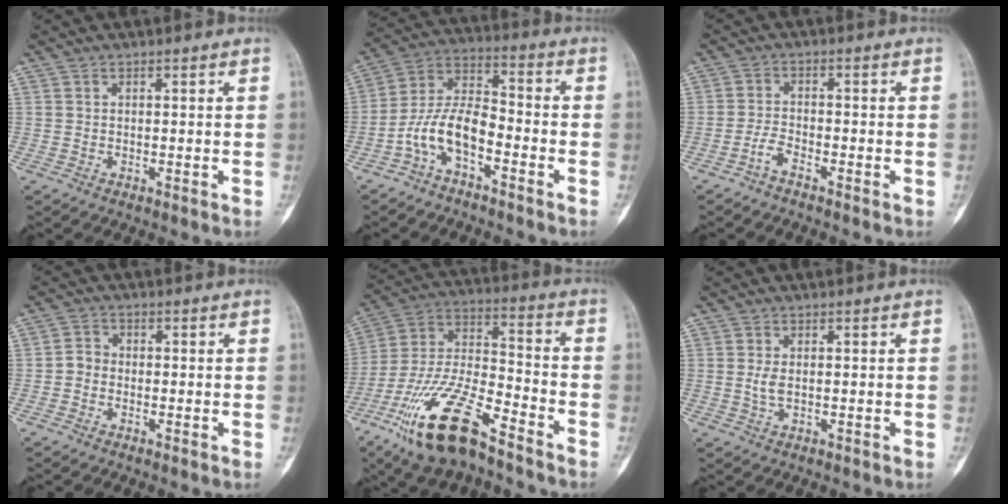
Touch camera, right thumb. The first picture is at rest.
{"total": 10.1, "force": [-4.7, 4.6, 7.6], "torque": [-0.149, 0.064, -0.098]}
{"total": 2.6, "force": [-2.1, 0.7, 1.4], "torque": [-0.032, 0.014, -0.047]}
{"total": 2.4, "force": [-0.8, 2.0, 1.1], "torque": [-0.010, 0.008, -0.024]}
{"total": 20.5, "force": [-13.1, 6.6, 14.4], "torque": [-0.301, 0.055, -0.244]}
{"total": 1.9, "force": [0.0, 0.8, 1.7], "torque": [-0.040, -0.003, 0.002]}